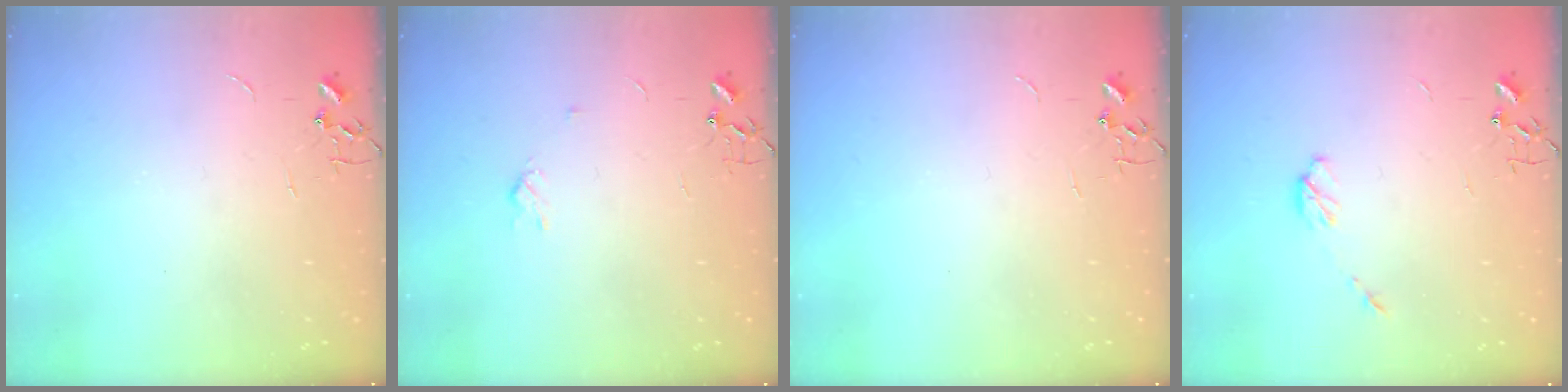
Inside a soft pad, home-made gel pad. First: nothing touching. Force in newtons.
{"total": 2.9, "press": 2.9, "slide": 0.5}
{"total": 0.0}
{"total": 4.7, "press": 4.6, "slide": 0.7}